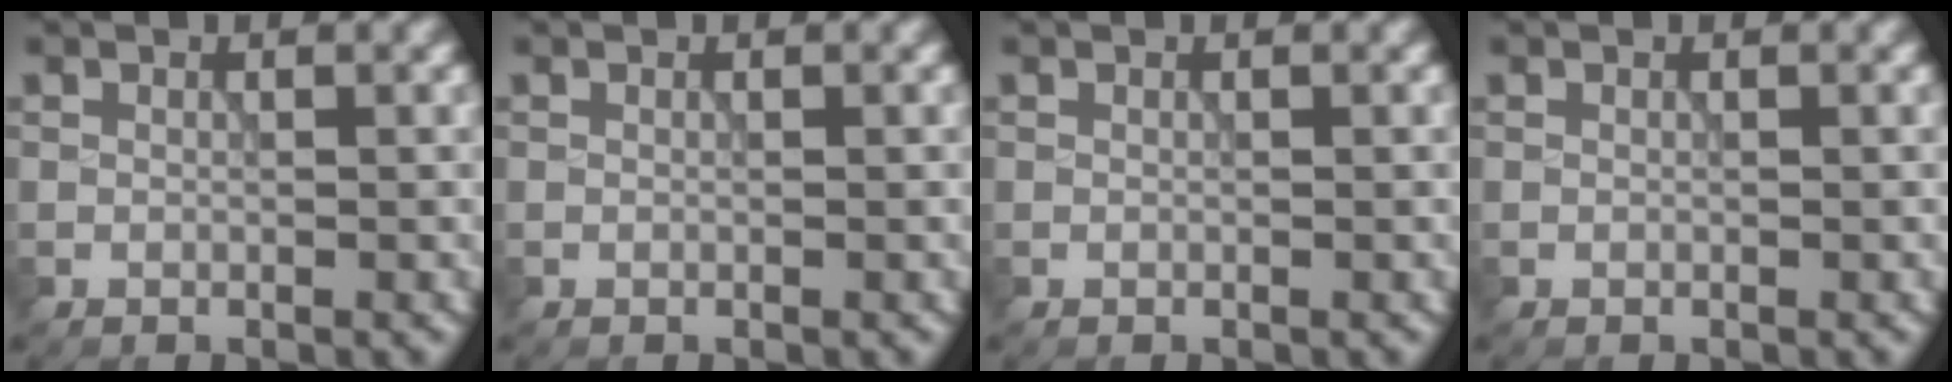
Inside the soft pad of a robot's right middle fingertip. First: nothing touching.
{"total": 0.0}
{"total": 0.0}
{"total": 0.0}